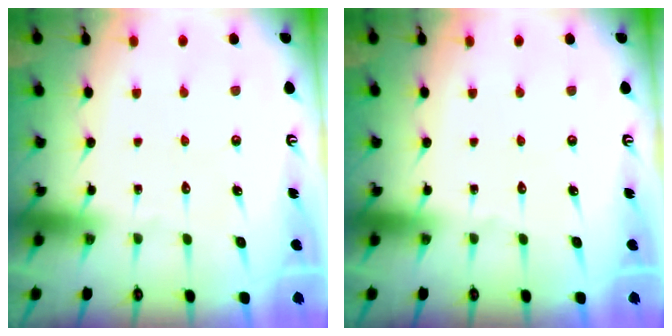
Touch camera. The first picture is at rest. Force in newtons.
{"total": 0.0}